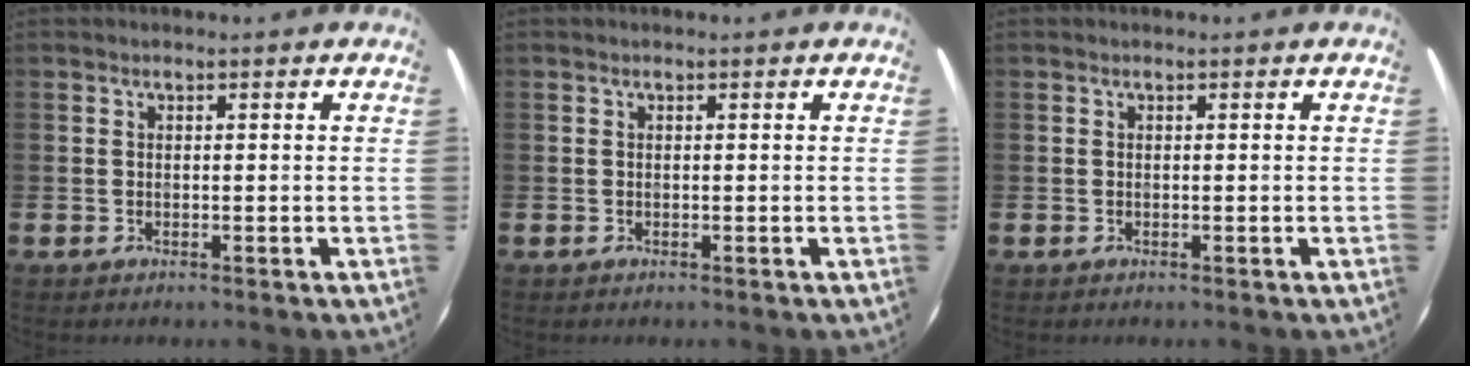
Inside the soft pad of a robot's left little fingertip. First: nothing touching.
{"total": 0.0}
{"total": 0.0}